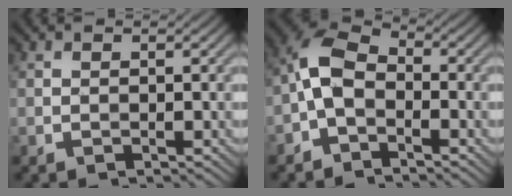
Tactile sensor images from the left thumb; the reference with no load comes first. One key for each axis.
{"total": 6.5, "fx": -1.9, "fy": 4.1, "fz": 4.6, "tx": -0.100, "ty": 0.017, "tz": -0.053}